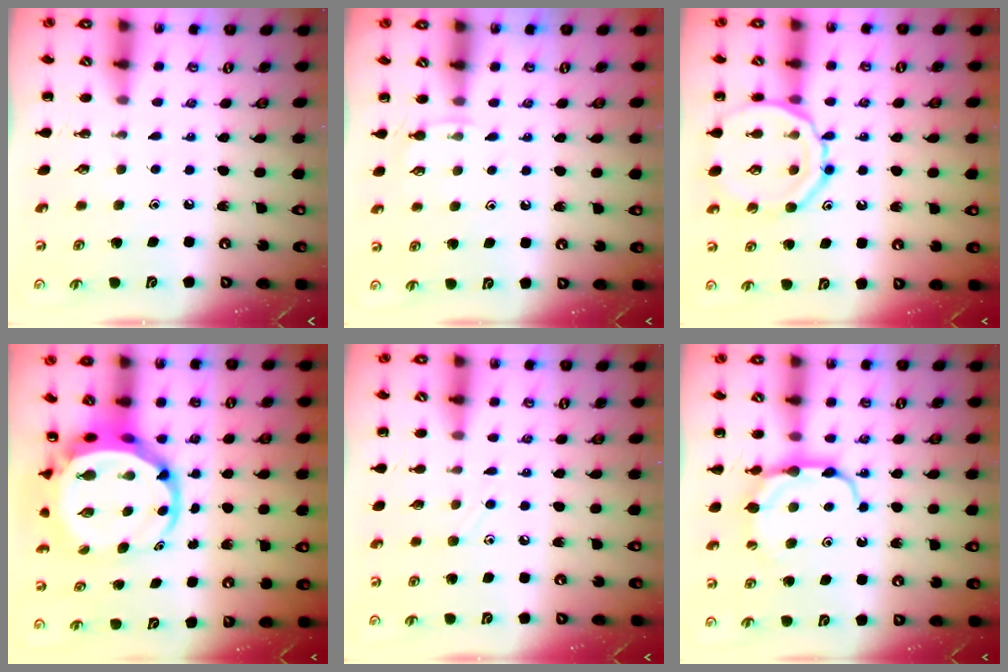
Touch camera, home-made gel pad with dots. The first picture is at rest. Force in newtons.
{"total": 4.4, "press": 4.2, "slide": 1.4}
{"total": 15.6, "press": 15.5, "slide": 2.0}
{"total": 8.5, "press": 8.0, "slide": 2.9}
{"total": 4.0, "press": 3.8, "slide": 1.2}
{"total": 7.9, "press": 7.8, "slide": 1.0}